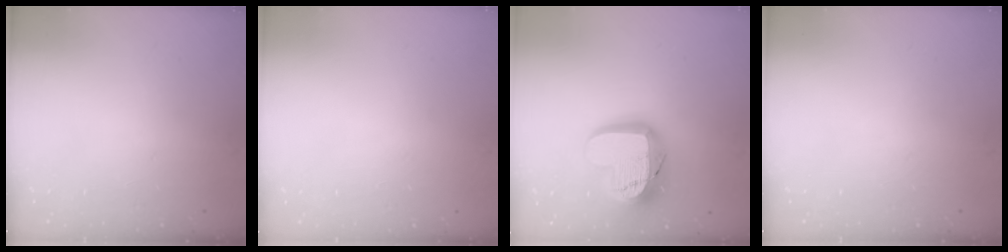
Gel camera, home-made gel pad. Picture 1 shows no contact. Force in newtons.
{"total": 0.5, "press": 0.5, "slide": 0.1}
{"total": 19.0, "press": 19.0, "slide": 1.6}
{"total": 0.0}